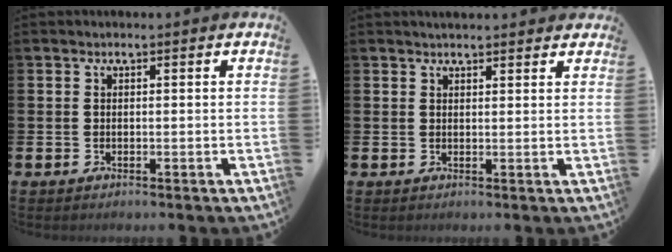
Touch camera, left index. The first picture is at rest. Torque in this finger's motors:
{"motor_torque": [0.95, -1.19, 0.14, 0.01]}